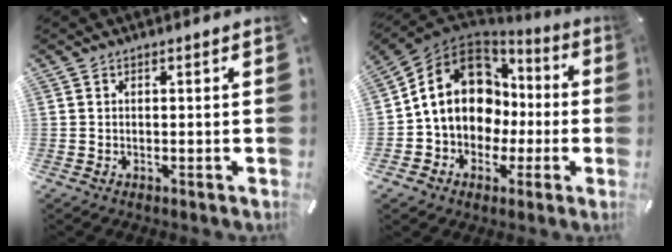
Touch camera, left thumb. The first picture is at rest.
{"total": 15.7, "force": [1.6, 13.0, 8.7], "torque": [-0.185, -0.003, 0.035]}